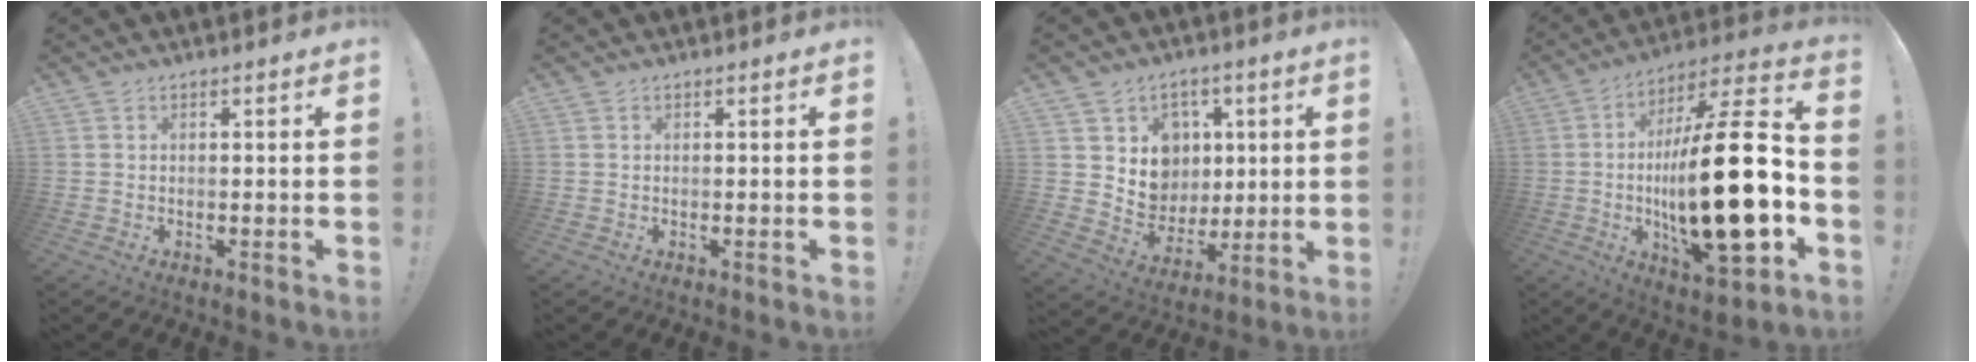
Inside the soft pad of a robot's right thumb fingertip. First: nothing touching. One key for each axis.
{"total": 0.0}
{"total": 11.0, "fx": 3.3, "fy": 10.2, "fz": 2.4, "tx": -0.029, "ty": -0.026, "tz": 0.080}
{"total": 29.0, "fx": -3.8, "fy": 9.4, "fz": 27.2, "tx": -0.473, "ty": 0.012, "tz": -0.068}